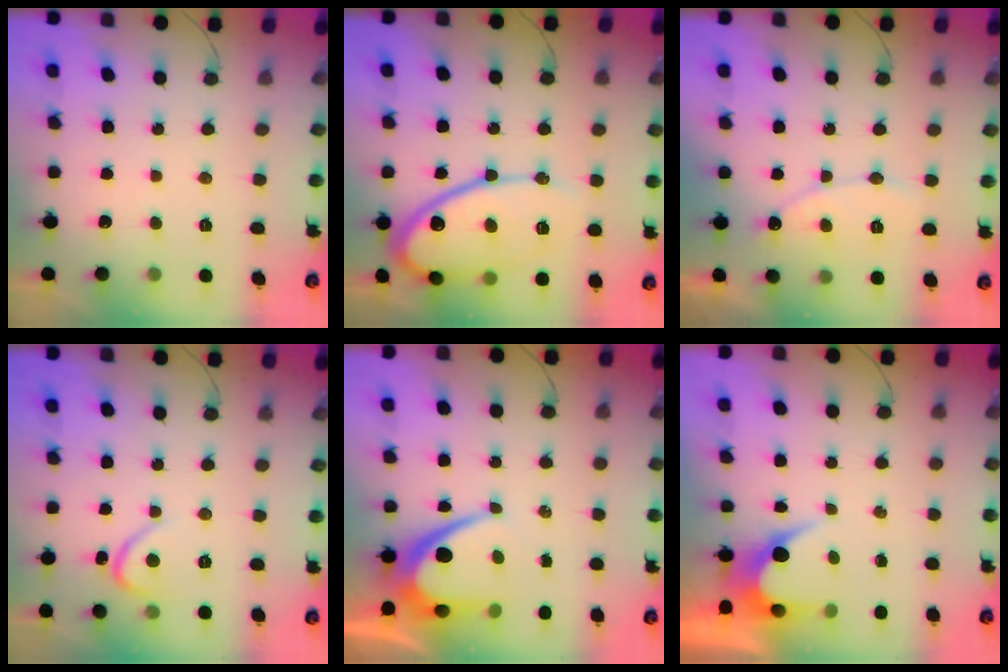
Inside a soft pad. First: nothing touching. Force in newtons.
{"total": 14.7, "press": 14.7, "slide": 1.1}
{"total": 8.7, "press": 8.6, "slide": 0.8}
{"total": 2.7, "press": 2.7, "slide": 0.3}
{"total": 10.1, "press": 10.1, "slide": 0.8}
{"total": 4.0, "press": 4.0, "slide": 0.2}